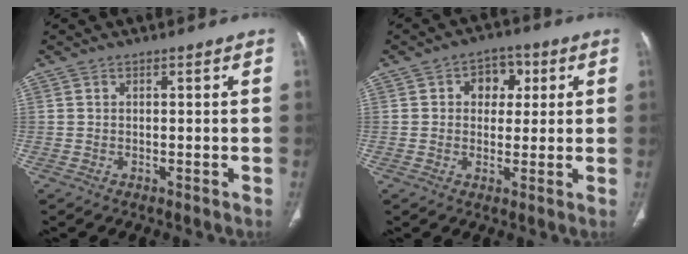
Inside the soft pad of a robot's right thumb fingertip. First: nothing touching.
{"total": 6.3, "force": [1.7, 4.9, 3.7], "torque": [-0.012, 0.002, 0.019]}